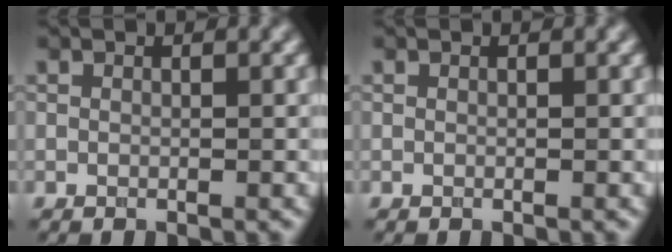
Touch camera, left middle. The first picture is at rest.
{"total": 0.0}